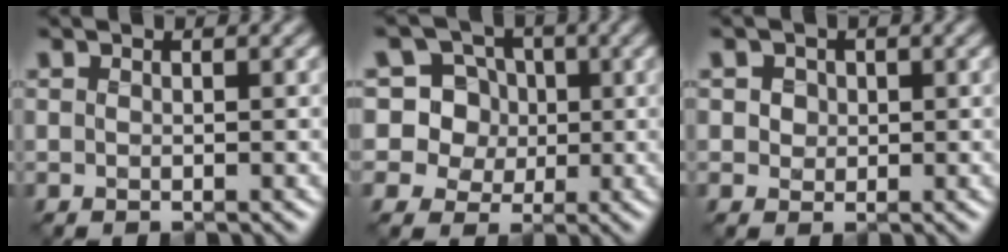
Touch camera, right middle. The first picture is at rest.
{"total": 8.8, "force": [2.6, 7.9, 3.0], "torque": [-0.078, 0.027, 0.034]}
{"total": 2.6, "force": [0.9, 2.0, 1.3], "torque": [-0.034, 0.006, 0.015]}